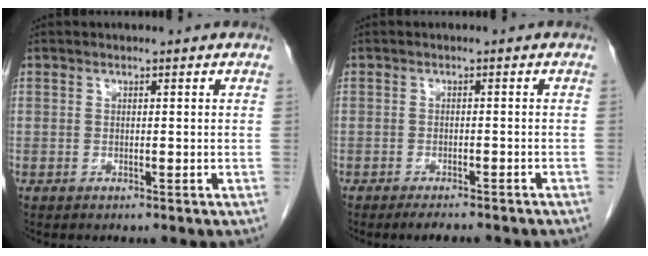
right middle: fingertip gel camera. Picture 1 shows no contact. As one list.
[{"total": 5.5, "force": [-4.7, 1.0, 2.7], "torque": [-0.030, -0.006, -0.060]}]